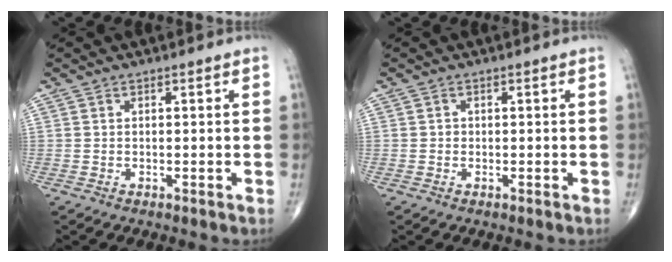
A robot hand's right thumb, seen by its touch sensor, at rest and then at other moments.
{"total": 0.6, "force": [-0.1, 0.6, 0.2], "torque": [0.002, 0.003, -0.002]}